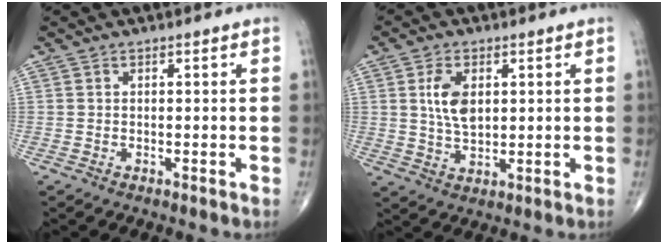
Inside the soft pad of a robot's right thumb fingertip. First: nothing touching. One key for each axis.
{"total": 6.6, "fx": 1.5, "fy": 3.8, "fz": 5.2, "tx": -0.090, "ty": -0.008, "tz": 0.031}